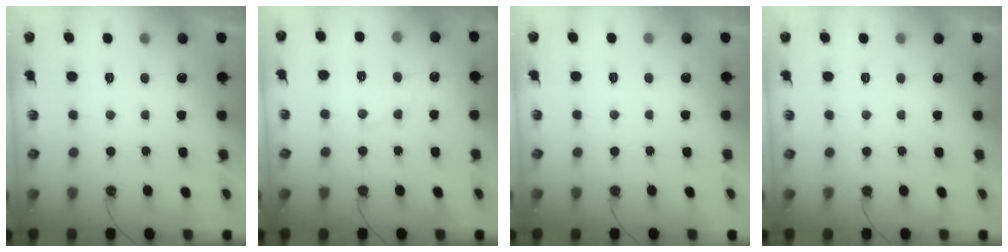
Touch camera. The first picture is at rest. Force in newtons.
{"total": 6.5, "press": 6.5, "slide": 0.4}
{"total": 0.0}
{"total": 0.0}